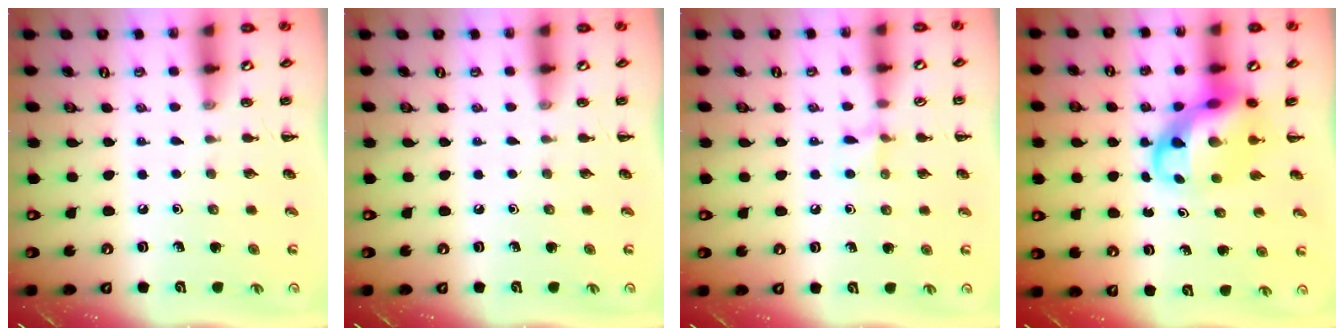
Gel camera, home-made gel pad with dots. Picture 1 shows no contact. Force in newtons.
{"total": 0.0}
{"total": 6.0, "press": 5.7, "slide": 1.8}
{"total": 9.2, "press": 8.9, "slide": 2.5}